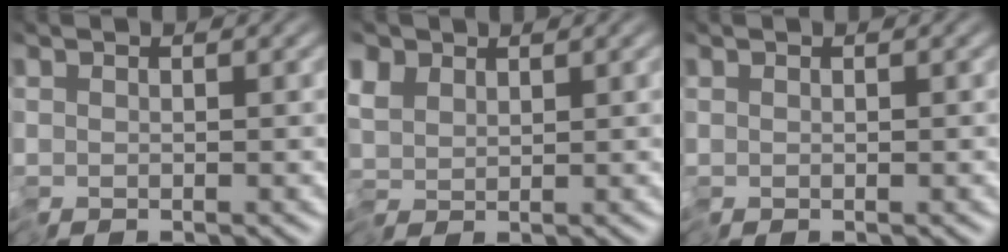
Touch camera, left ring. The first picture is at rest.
{"total": 1.7, "force": [0.6, 1.3, 0.9], "torque": [-0.018, 0.002, 0.006]}
{"total": 0.0}